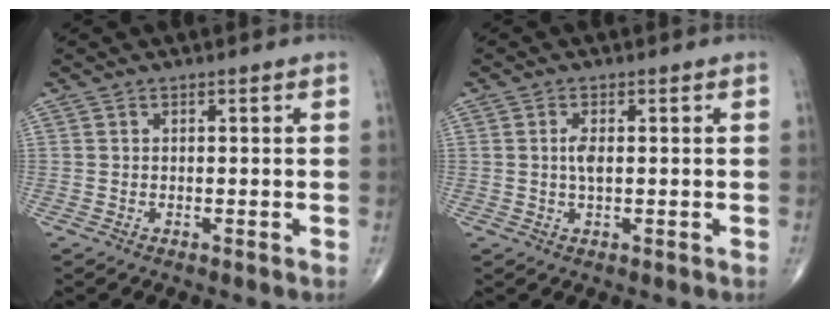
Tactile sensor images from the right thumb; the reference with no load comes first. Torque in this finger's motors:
{"motor_torque": [2.59, 2.42, 0.68, -0.27, 0.04]}